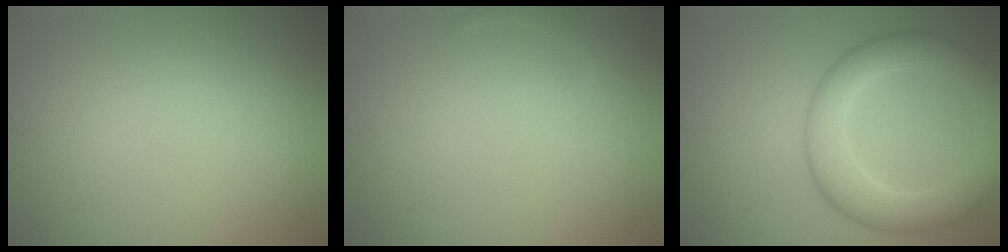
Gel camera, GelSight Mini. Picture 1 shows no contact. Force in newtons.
{"total": 0.7, "press": 0.7, "slide": 0.1}
{"total": 7.0, "press": 7.0, "slide": 0.2}